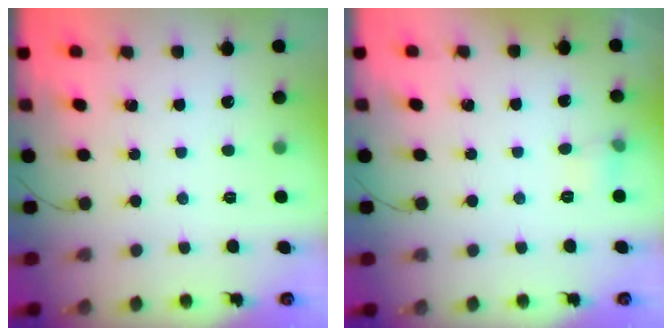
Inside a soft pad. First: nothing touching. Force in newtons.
{"total": 4.6, "press": 4.4, "slide": 1.4}